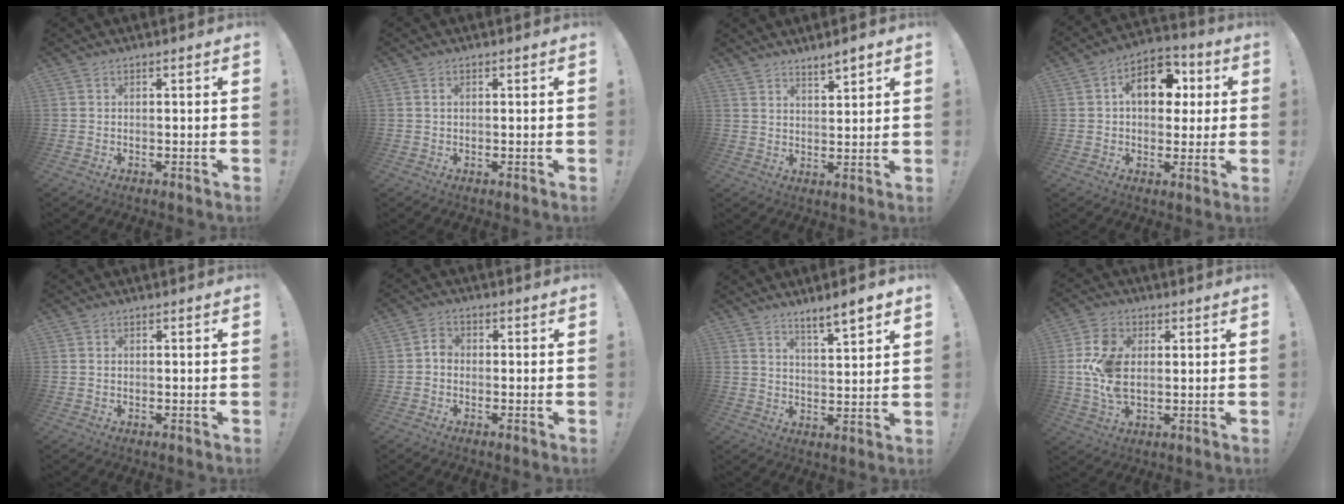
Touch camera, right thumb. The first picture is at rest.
{"total": 1.0, "force": [0.3, 0.6, 0.7], "torque": [-0.016, 0.003, 0.005]}
{"total": 4.7, "force": [4.3, 1.1, 1.7], "torque": [-0.010, -0.032, 0.073]}
{"total": 13.4, "force": [3.6, 9.3, 8.9], "torque": [-0.119, 0.001, 0.066]}
{"total": 0.6, "force": [0.1, 0.4, 0.4], "torque": [-0.009, 0.002, 0.002]}
{"total": 2.9, "force": [-1.0, 2.1, 1.7], "torque": [-0.028, 0.014, -0.019]}
{"total": 7.0, "force": [5.7, 0.6, 4.0], "torque": [-0.050, -0.041, 0.092]}
{"total": 12.5, "force": [0.6, 8.3, 9.3], "torque": [-0.179, -0.004, 0.011]}